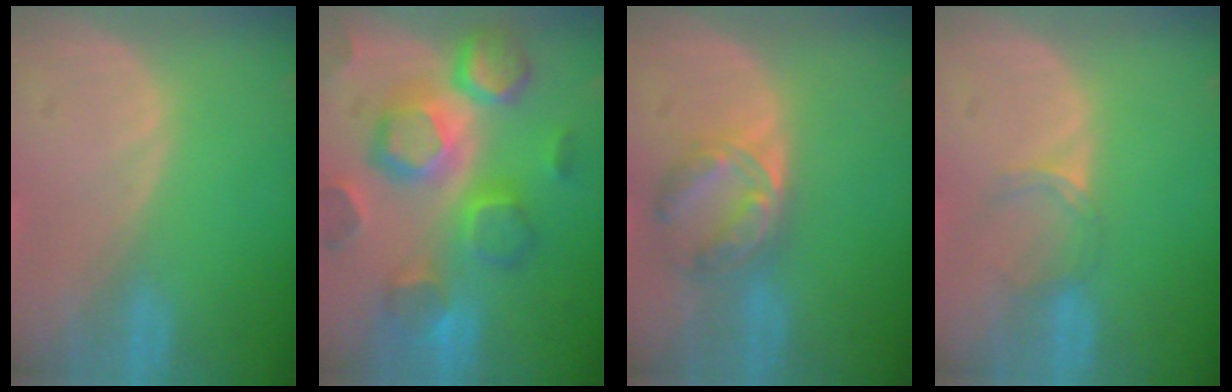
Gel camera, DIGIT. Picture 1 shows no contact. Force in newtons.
{"total": 12.4, "press": 12.4, "slide": 1.0}
{"total": 6.2, "press": 5.7, "slide": 2.5}
{"total": 2.5, "press": 2.0, "slide": 1.4}